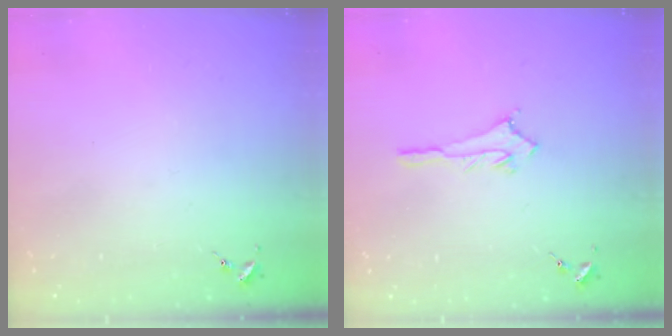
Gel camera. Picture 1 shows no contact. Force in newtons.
{"total": 2.8, "press": 2.8, "slide": 0.4}